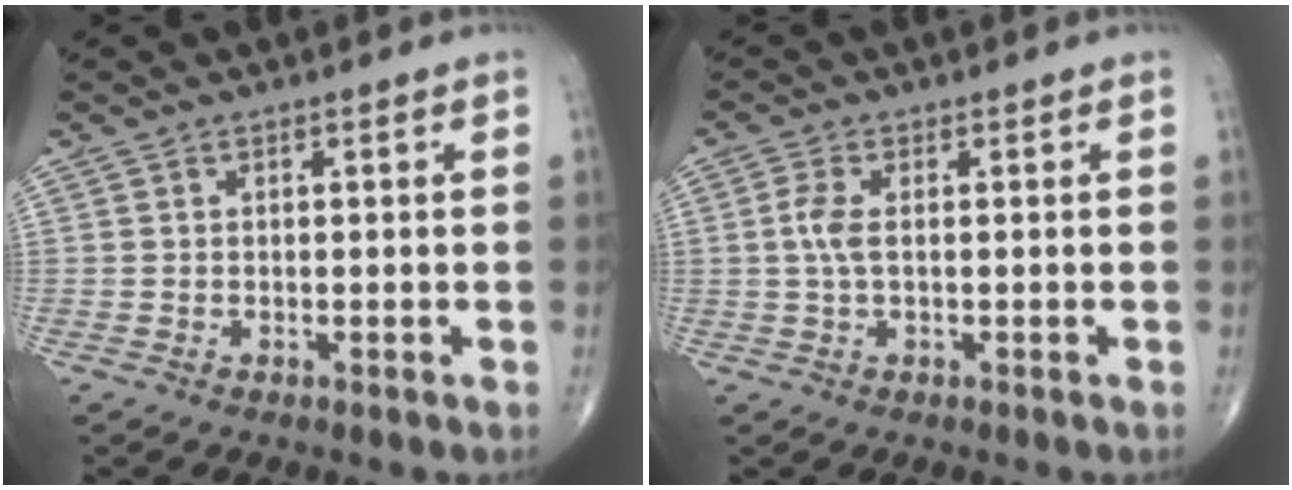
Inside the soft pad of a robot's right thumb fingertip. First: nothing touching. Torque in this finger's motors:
{"motor_torque": [-0.61, 0.69, 0.59, 0.12, -0.06]}